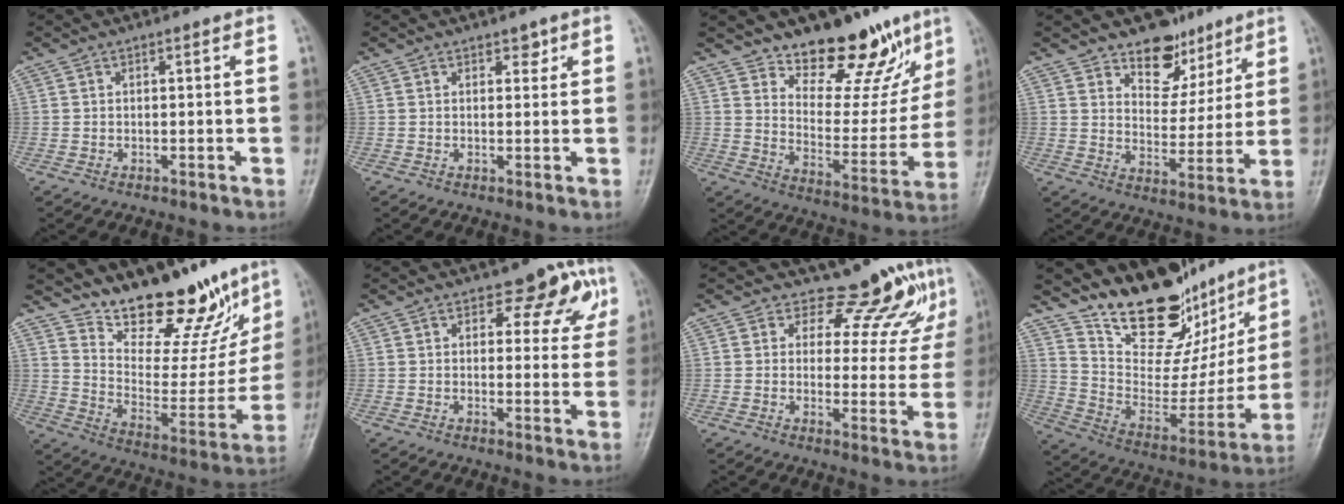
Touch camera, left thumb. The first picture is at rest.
{"total": 1.6, "force": [1.1, 1.0, 0.7], "torque": [0.006, -0.005, 0.011]}
{"total": 17.9, "force": [13.2, 8.0, 9.2], "torque": [-0.060, -0.096, 0.198]}
{"total": 10.0, "force": [7.2, 6.1, 3.4], "torque": [-0.011, -0.043, 0.117]}
{"total": 21.3, "force": [17.3, 8.0, 9.6], "torque": [-0.093, -0.107, 0.263]}
{"total": 8.2, "force": [4.3, 4.6, 5.2], "torque": [-0.018, -0.013, 0.048]}
{"total": 9.2, "force": [7.8, 3.9, 2.8], "torque": [-0.001, -0.063, 0.087]}
{"total": 22.3, "force": [16.5, 10.3, 11.0], "torque": [-0.107, -0.093, 0.271]}